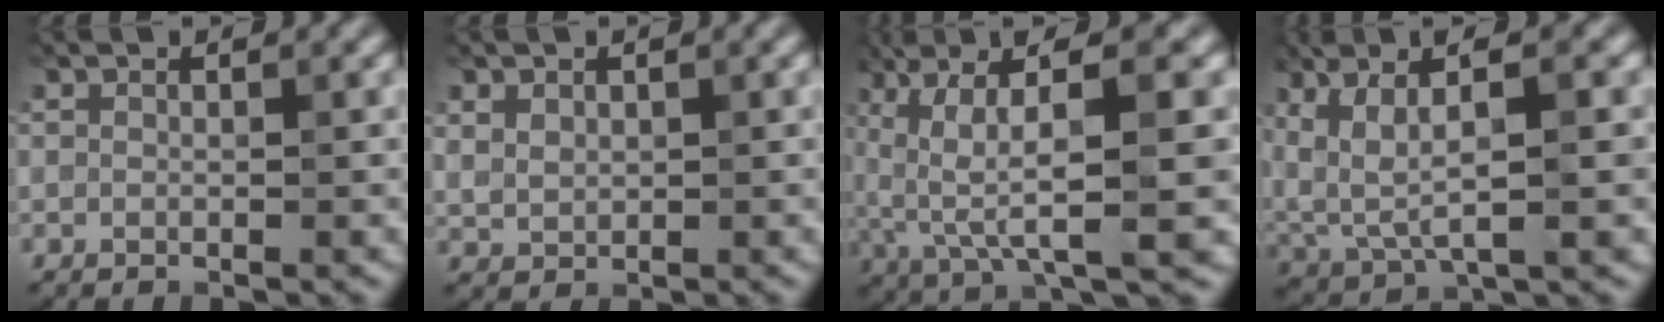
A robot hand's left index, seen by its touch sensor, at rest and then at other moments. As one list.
[{"total": 1.3, "force": [0.6, 1.0, 0.5], "torque": [-0.020, -0.005, 0.018]}, {"total": 9.9, "force": [1.8, 2.9, 9.3], "torque": [-0.179, 0.001, 0.036]}, {"total": 6.6, "force": [1.7, 2.3, 6.0], "torque": [-0.127, 0.000, 0.037]}]